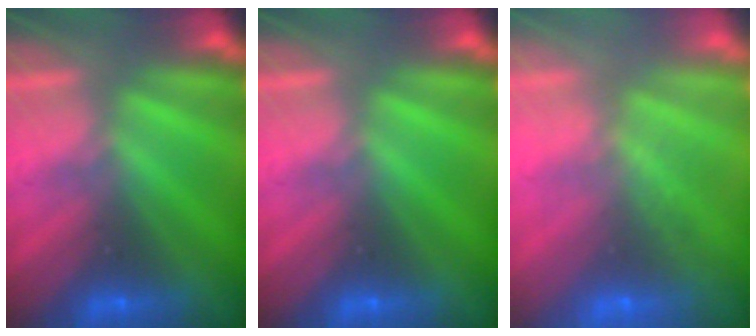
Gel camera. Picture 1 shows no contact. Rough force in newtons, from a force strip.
{"total": 0.0}
{"total": 9.0}